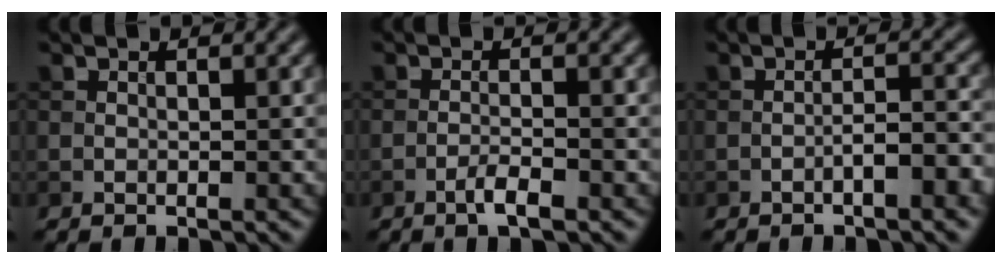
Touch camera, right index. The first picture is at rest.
{"total": 2.0, "force": [-1.2, 0.3, 1.6], "torque": [-0.030, 0.004, -0.024]}
{"total": 3.2, "force": [-1.4, 0.7, 2.8], "torque": [-0.045, 0.010, -0.026]}